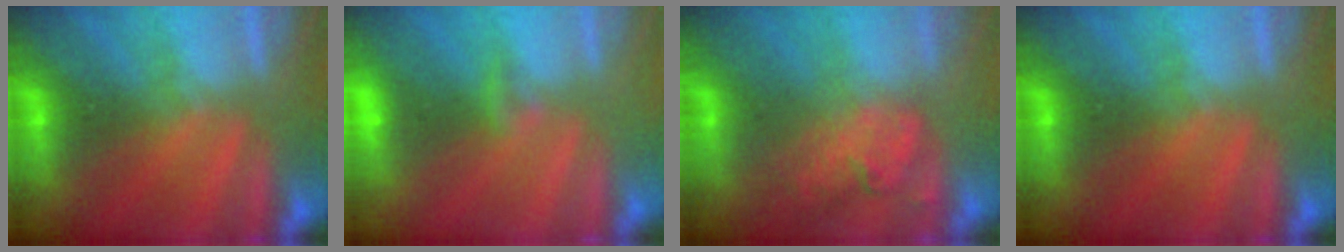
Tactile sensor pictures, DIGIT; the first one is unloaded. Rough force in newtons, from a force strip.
{"total": 1.4}
{"total": 2.4}
{"total": 0.0}